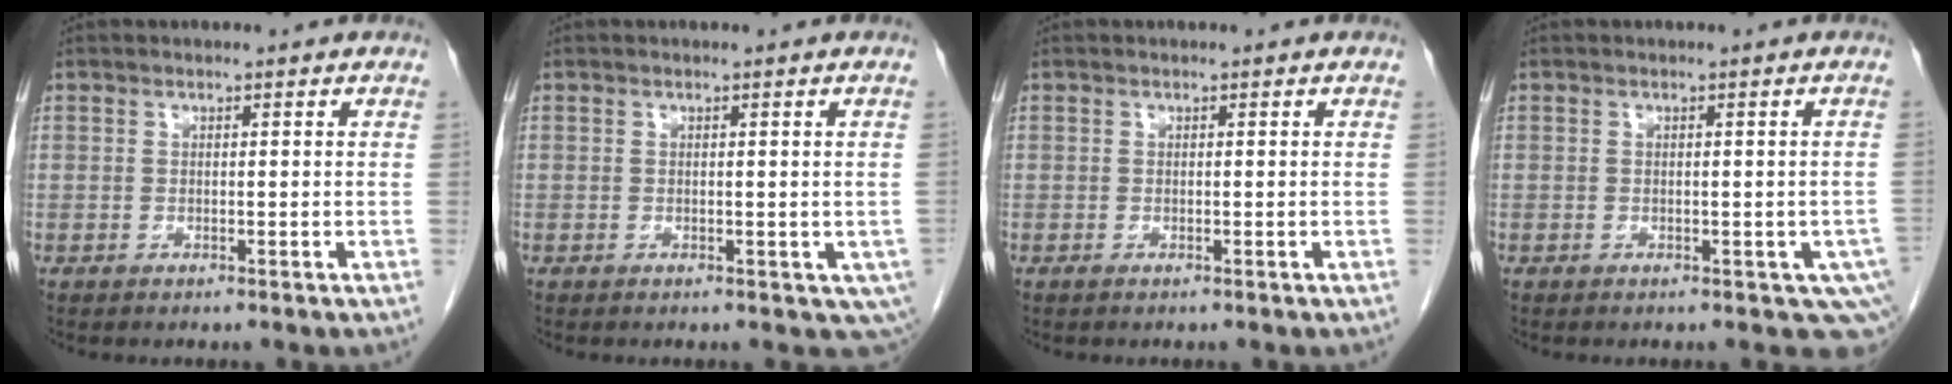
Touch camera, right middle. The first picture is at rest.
{"total": 3.0, "force": [-0.3, 2.0, 2.2], "torque": [-0.017, -0.001, 0.003]}
{"total": 0.0}
{"total": 4.8, "force": [-2.3, 2.8, 3.3], "torque": [-0.025, 0.002, -0.028]}